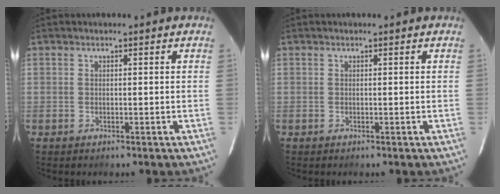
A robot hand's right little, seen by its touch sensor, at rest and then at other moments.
{"total": 0.0}